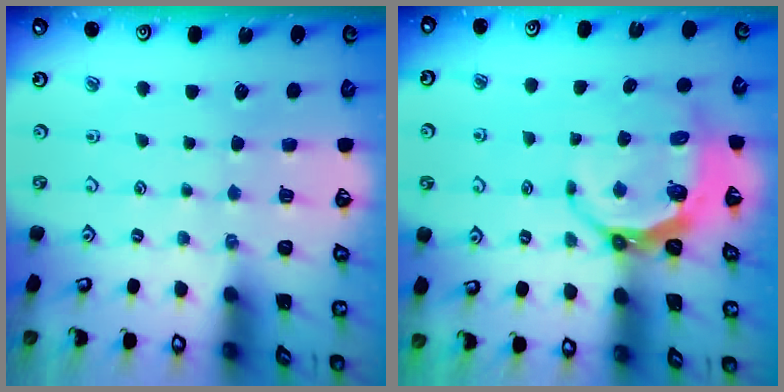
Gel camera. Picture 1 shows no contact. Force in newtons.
{"total": 6.4, "press": 5.5, "slide": 3.3}